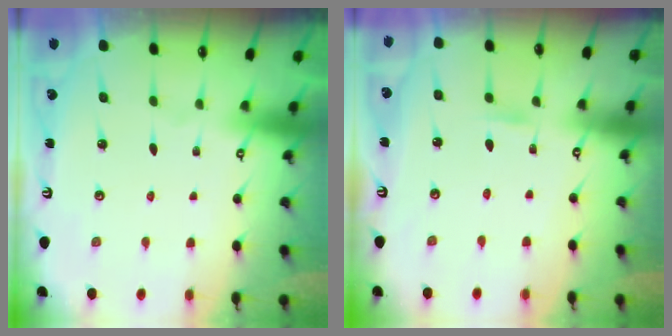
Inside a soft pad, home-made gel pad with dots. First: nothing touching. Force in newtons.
{"total": 1.3, "press": 1.3, "slide": 0.1}